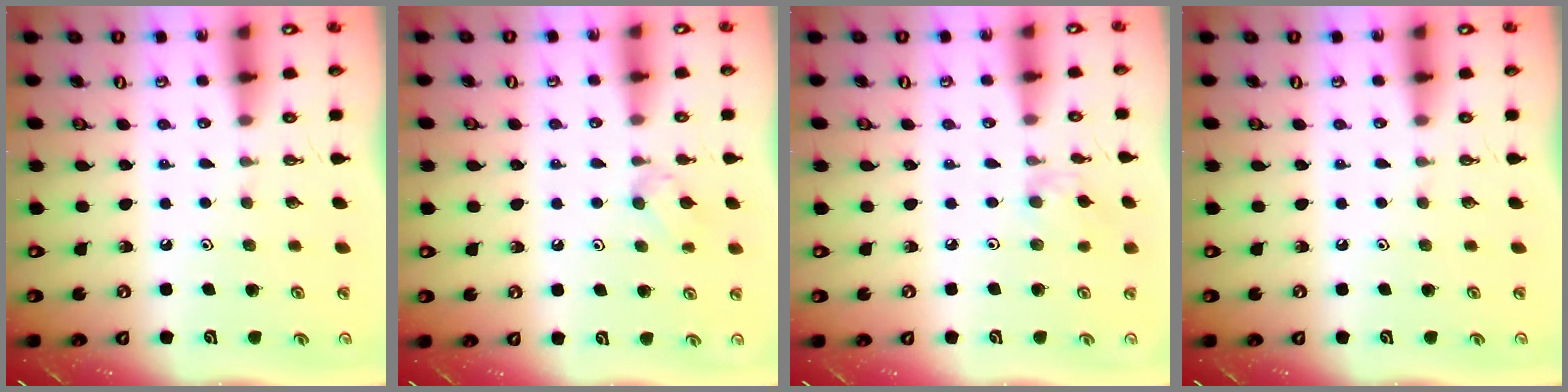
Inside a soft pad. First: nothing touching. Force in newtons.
{"total": 6.0, "press": 5.9, "slide": 0.8}
{"total": 3.4, "press": 3.3, "slide": 0.6}
{"total": 0.0}